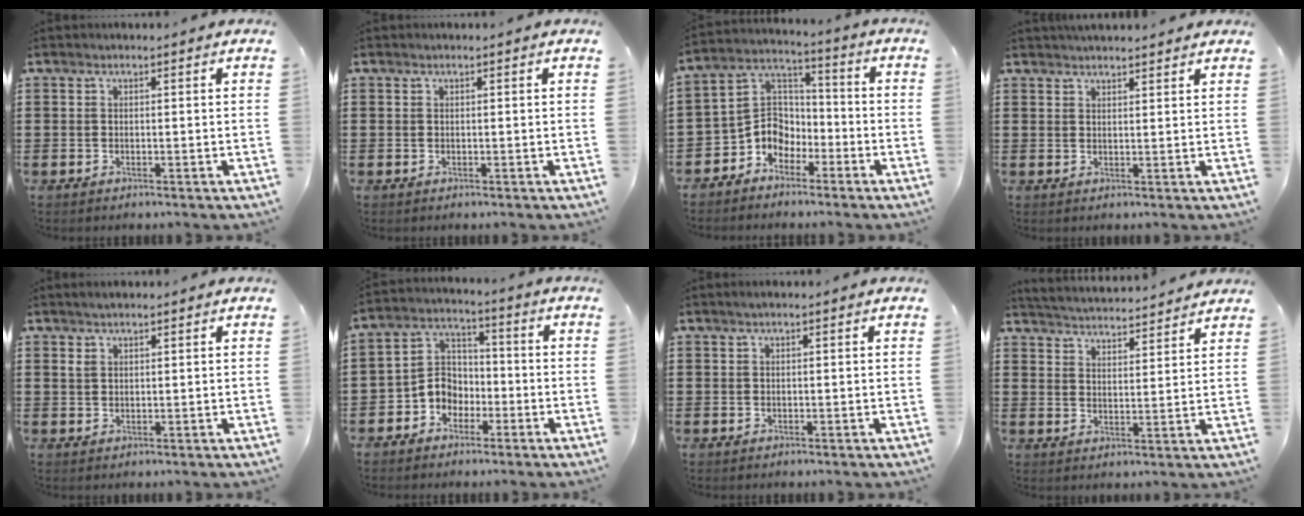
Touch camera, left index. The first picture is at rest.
{"total": 0.0}
{"total": 6.3, "force": [-3.6, 5.1, 1.0], "torque": [-0.053, 0.005, -0.081]}
{"total": 2.1, "force": [2.1, 0.0, 0.0], "torque": [-0.006, 0.000, 0.040]}
{"total": 1.6, "force": [1.2, 0.8, 0.8], "torque": [-0.018, 0.004, 0.023]}
{"total": 5.4, "force": [-2.6, 4.6, 1.4], "torque": [-0.053, 0.003, -0.059]}
{"total": 0.5, "force": [0.1, 0.0, 0.5], "torque": [-0.007, -0.001, 0.002]}
{"total": 3.8, "force": [3.8, -0.3, -0.1], "torque": [-0.018, -0.026, 0.063]}